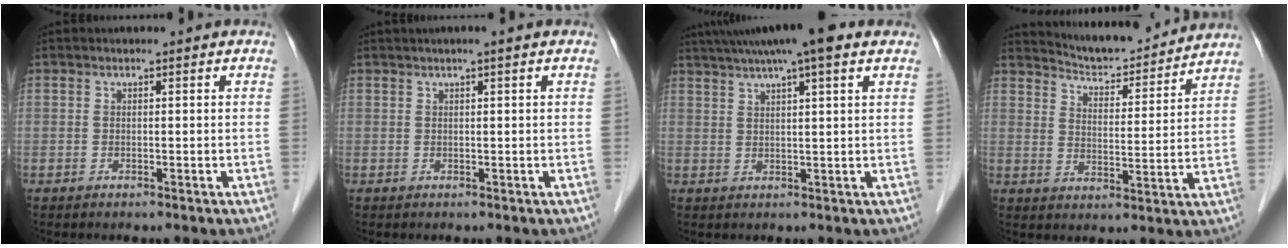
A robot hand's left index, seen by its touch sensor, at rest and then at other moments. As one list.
[{"total": 1.4, "force": [0.8, -0.3, 1.1], "torque": [-0.024, 0.004, 0.016]}, {"total": 12.0, "force": [8.7, 1.0, 8.2], "torque": [-0.136, 0.042, 0.126]}, {"total": 12.4, "force": [12.0, 1.2, 2.8], "torque": [-0.047, 0.003, 0.175]}]